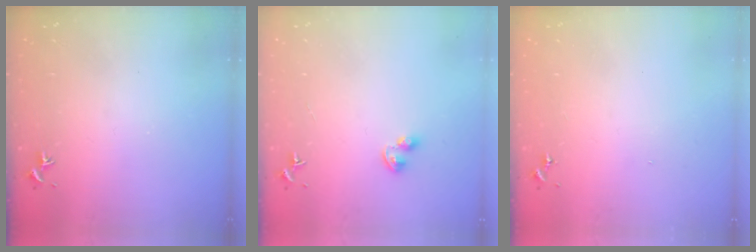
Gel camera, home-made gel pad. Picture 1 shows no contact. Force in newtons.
{"total": 4.0, "press": 4.0, "slide": 0.6}
{"total": 0.0}